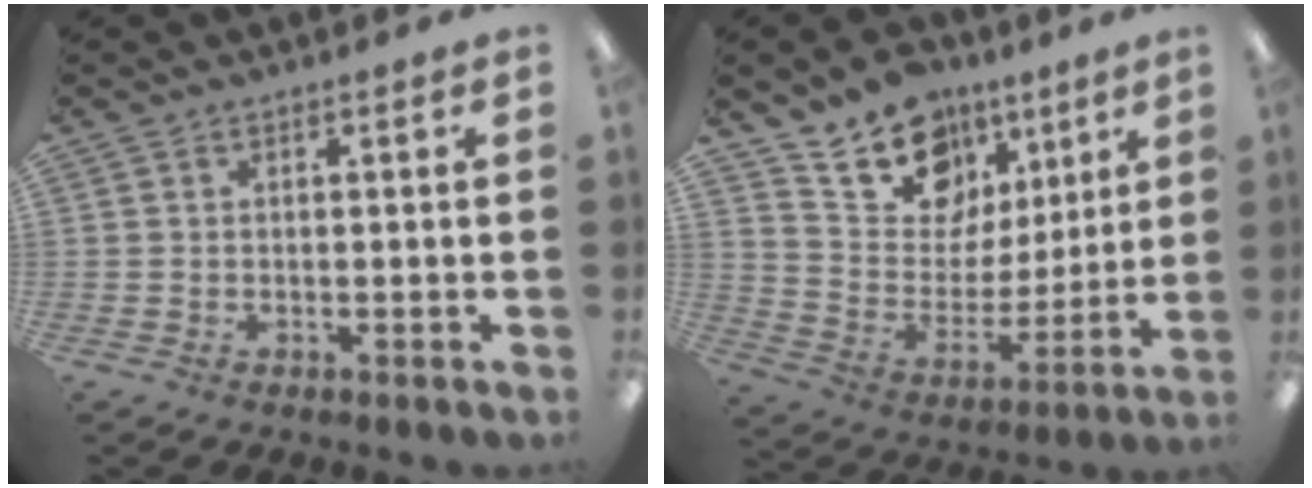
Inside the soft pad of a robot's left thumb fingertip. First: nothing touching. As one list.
[{"total": 16.7, "force": [10.7, 11.6, 5.6], "torque": [-0.100, -0.064, 0.200]}]